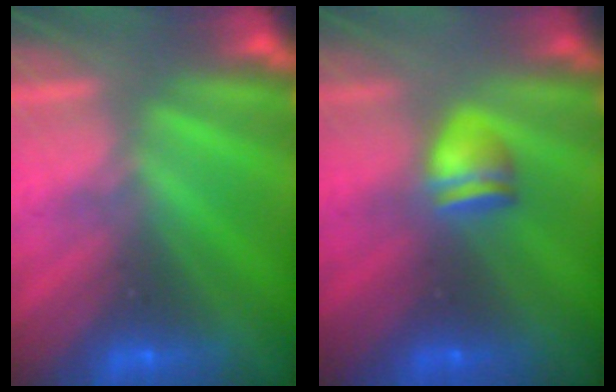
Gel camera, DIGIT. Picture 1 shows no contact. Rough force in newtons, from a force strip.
{"total": 2.3}